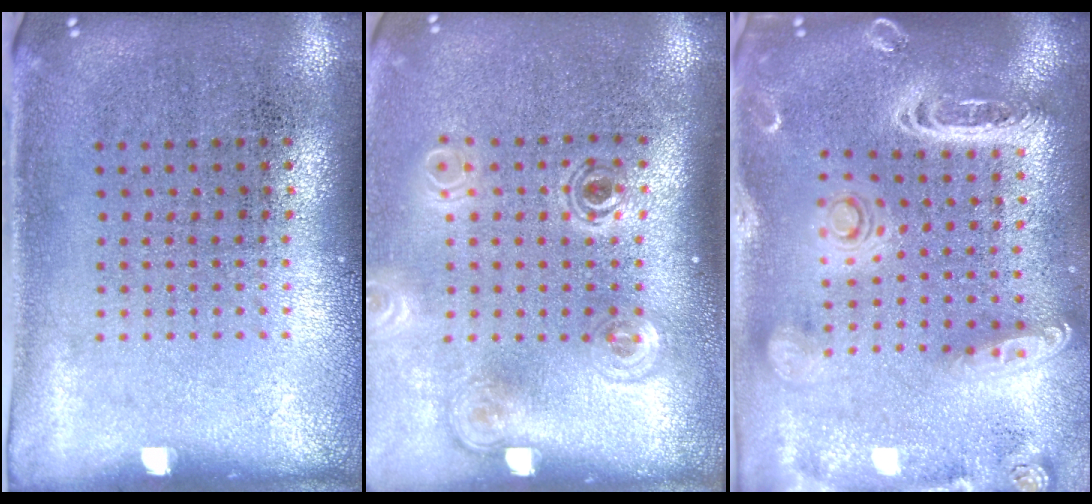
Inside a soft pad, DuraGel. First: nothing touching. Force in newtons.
{"total": 1.9, "press": 1.3, "slide": 1.4}
{"total": 2.9, "press": 2.5, "slide": 1.6}